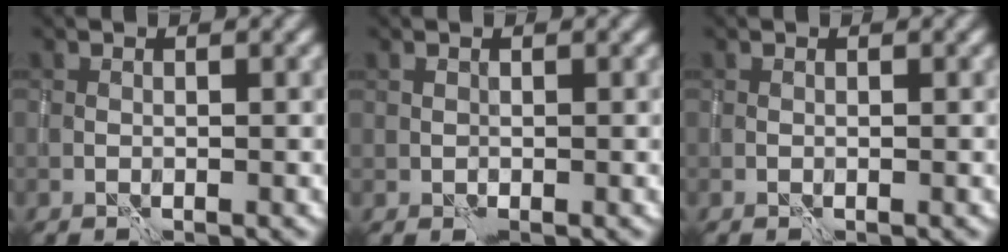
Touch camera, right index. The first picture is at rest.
{"total": 0.0}
{"total": 0.0}